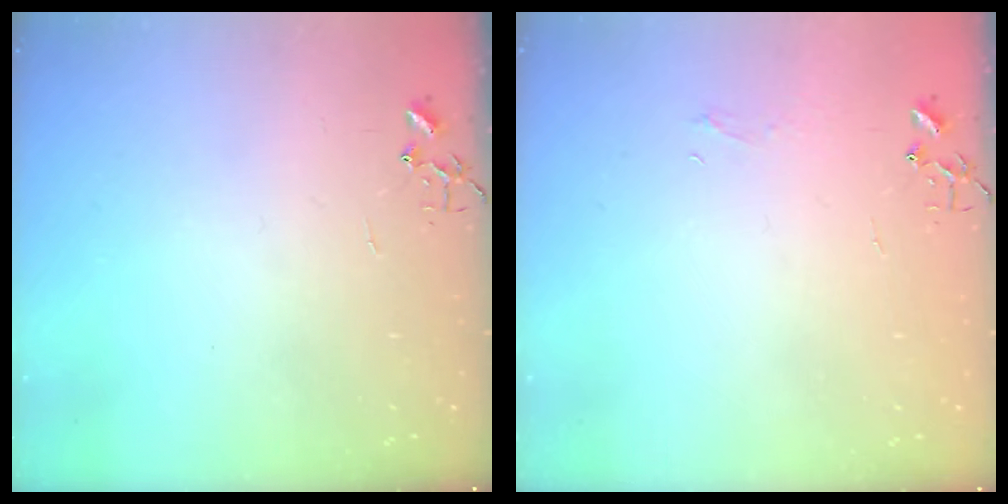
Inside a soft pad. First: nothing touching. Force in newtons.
{"total": 3.9, "press": 3.9, "slide": 0.5}